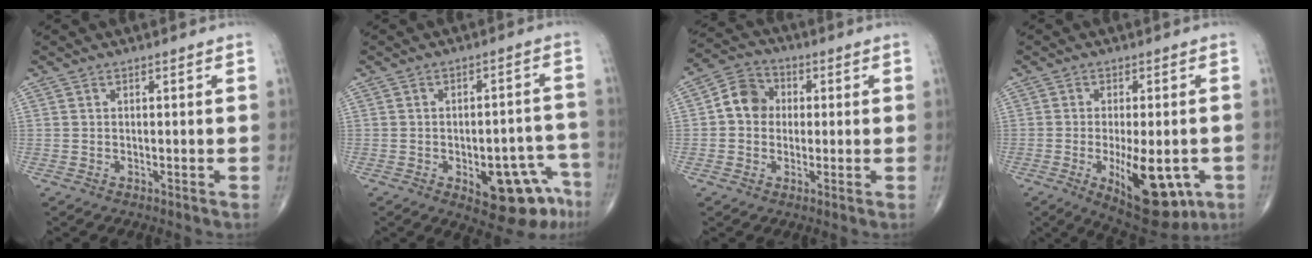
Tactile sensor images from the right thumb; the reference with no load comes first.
{"total": 13.4, "force": [-6.7, 6.0, 9.9], "torque": [-0.086, 0.047, -0.077]}
{"total": 7.2, "force": [0.4, 6.2, 3.6], "torque": [-0.046, 0.018, -0.005]}
{"total": 15.0, "force": [-4.7, 6.5, 12.7], "torque": [-0.167, -0.011, -0.049]}